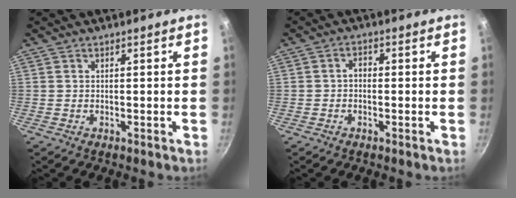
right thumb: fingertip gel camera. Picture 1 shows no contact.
{"total": 2.0, "force": [-0.5, 1.4, 1.3], "torque": [-0.016, 0.012, -0.011]}